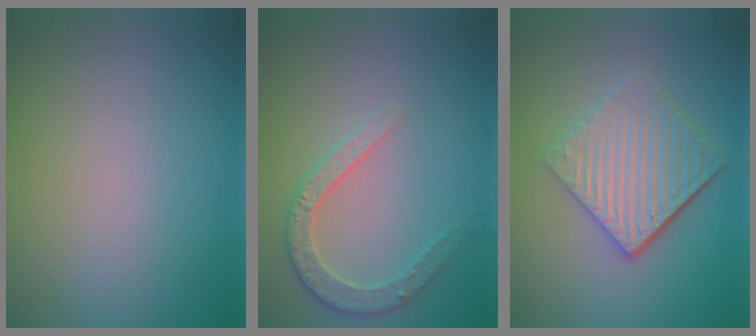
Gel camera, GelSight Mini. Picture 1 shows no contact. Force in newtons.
{"total": 2.9, "press": 2.8, "slide": 0.7}
{"total": 5.9, "press": 4.0, "slide": 4.3}